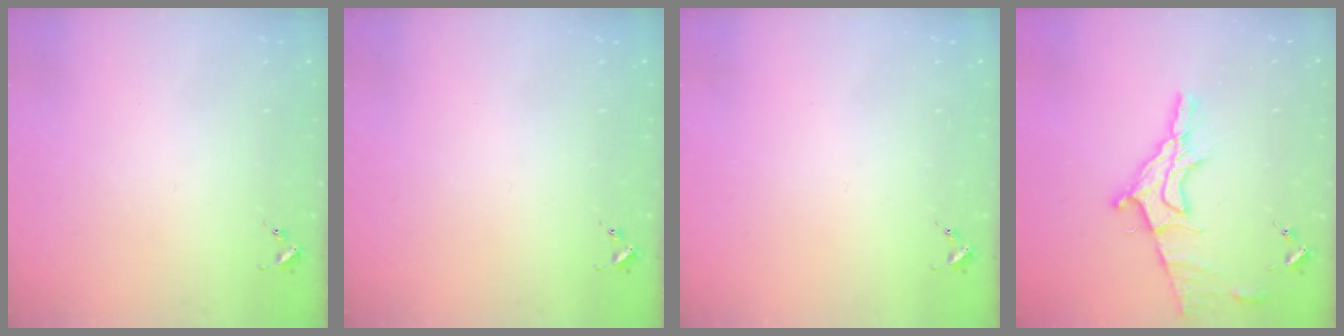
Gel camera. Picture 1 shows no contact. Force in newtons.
{"total": 0.0}
{"total": 0.0}
{"total": 13.5, "press": 13.4, "slide": 1.3}